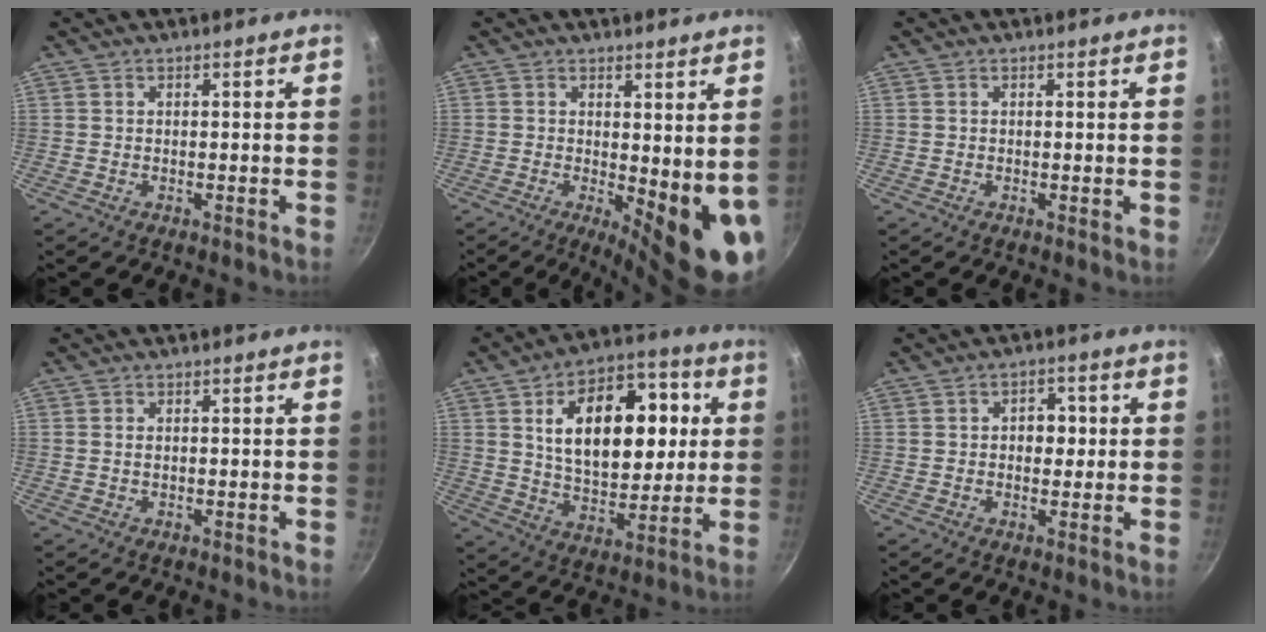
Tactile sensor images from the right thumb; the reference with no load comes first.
{"total": 12.2, "force": [-1.0, 4.1, 11.5], "torque": [-0.148, -0.027, 0.001]}
{"total": 0.5, "force": [0.1, 0.0, 0.5], "torque": [-0.009, -0.004, 0.001]}
{"total": 0.6, "force": [0.1, 0.3, 0.5], "torque": [-0.014, 0.000, 0.002]}
{"total": 21.2, "force": [4.7, 12.4, 16.5], "torque": [-0.210, 0.003, 0.076]}
{"total": 4.5, "force": [0.5, 3.1, 3.2], "torque": [-0.022, 0.006, 0.003]}